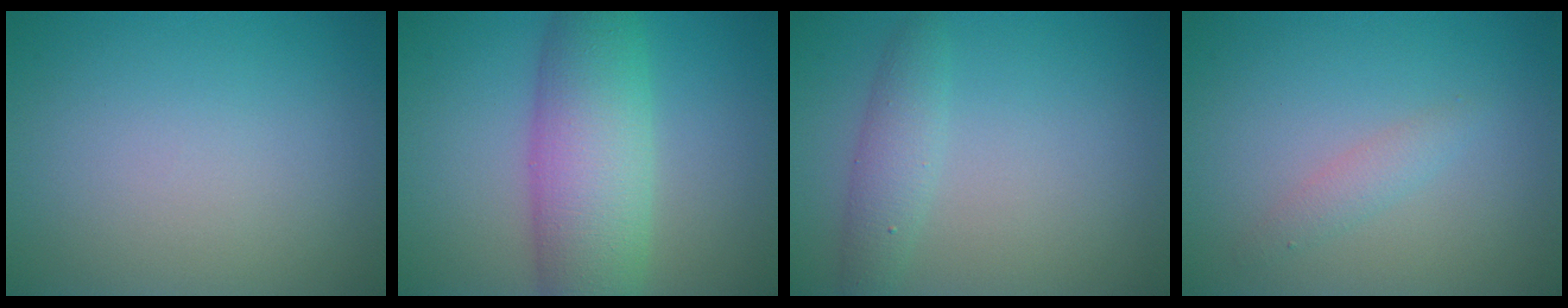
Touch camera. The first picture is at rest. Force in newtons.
{"total": 7.8, "press": 7.8, "slide": 0.1}
{"total": 2.4, "press": 2.4, "slide": 0.1}
{"total": 1.3, "press": 1.3, "slide": 0.0}